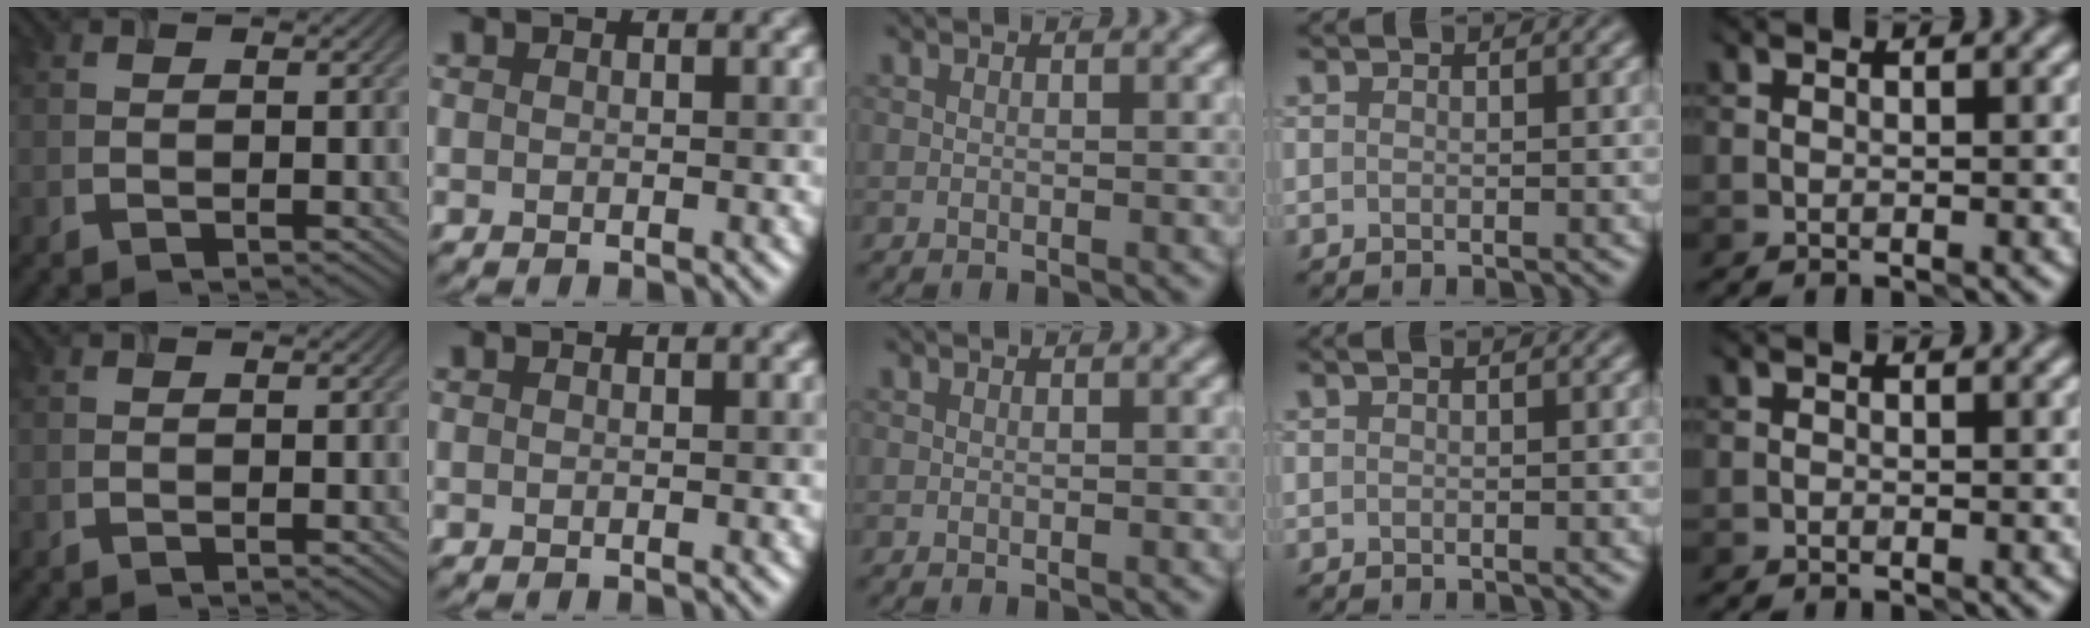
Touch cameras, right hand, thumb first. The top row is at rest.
{"little": {"total": 0.6, "force": [-0.5, -0.1, -0.3], "torque": [0.007, -0.002, -0.012]}}